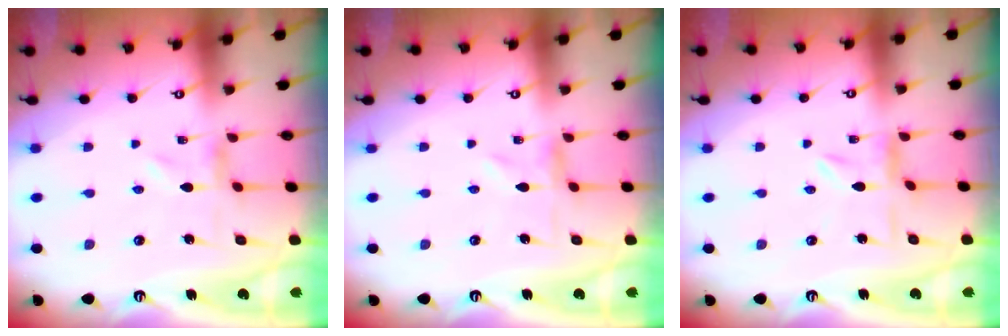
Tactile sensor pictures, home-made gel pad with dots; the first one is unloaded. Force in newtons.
{"total": 0.0}
{"total": 0.6, "press": 0.6, "slide": 0.2}